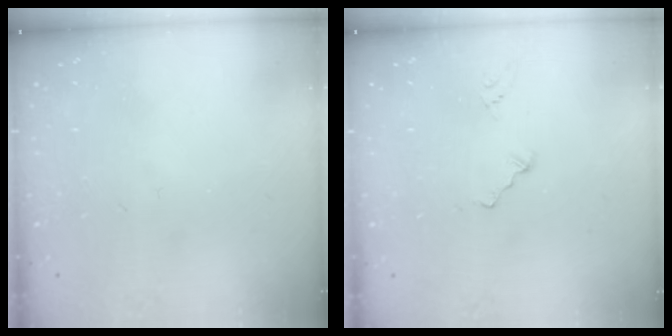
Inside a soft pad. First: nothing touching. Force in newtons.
{"total": 1.8, "press": 1.5, "slide": 0.9}